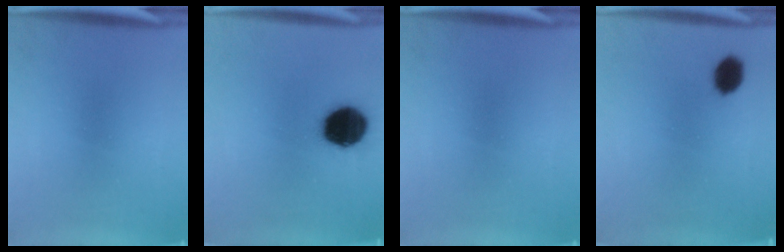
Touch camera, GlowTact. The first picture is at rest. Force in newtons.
{"total": 15.8}
{"total": 0.0}
{"total": 4.8}